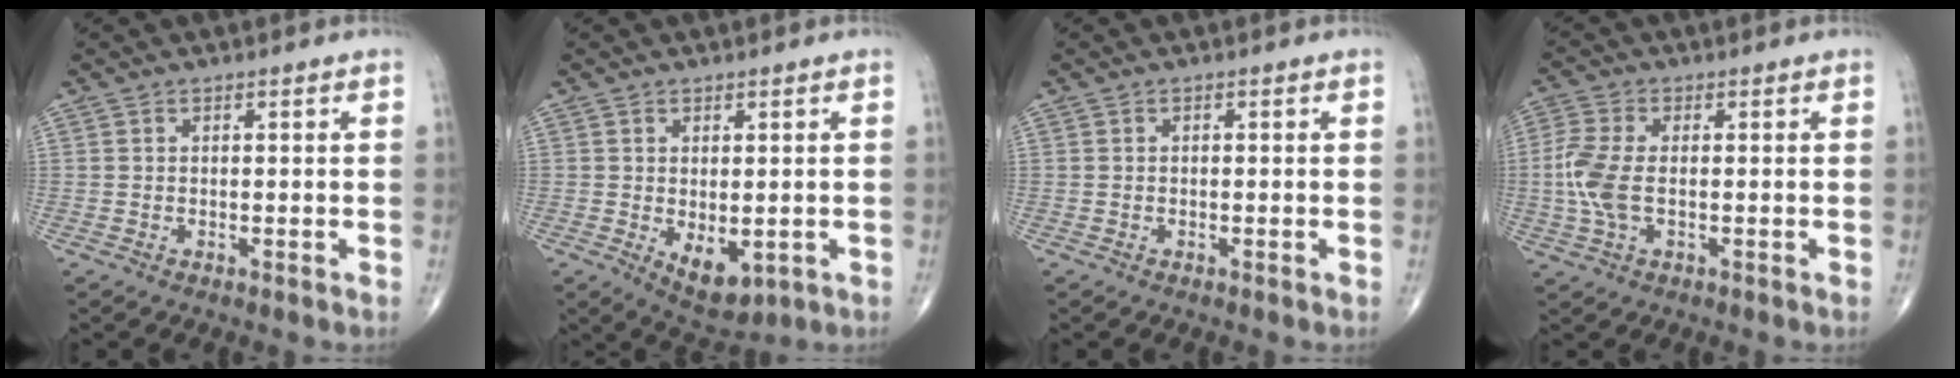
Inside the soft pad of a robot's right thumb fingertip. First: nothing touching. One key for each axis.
{"total": 5.7, "fx": -1.1, "fy": 3.1, "fz": 4.6, "tx": -0.057, "ty": -0.009, "tz": 0.000}
{"total": 0.0}
{"total": 7.4, "fx": -0.8, "fy": 3.8, "fz": 6.3, "tx": -0.162, "ty": 0.006, "tz": -0.018}